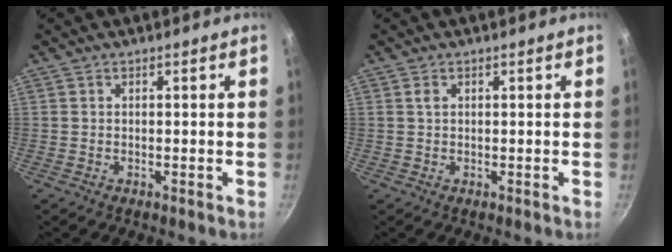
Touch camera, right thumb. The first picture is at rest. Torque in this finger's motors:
{"motor_torque": [0.12, 0.11, 0.53, 0.12, 0.03]}